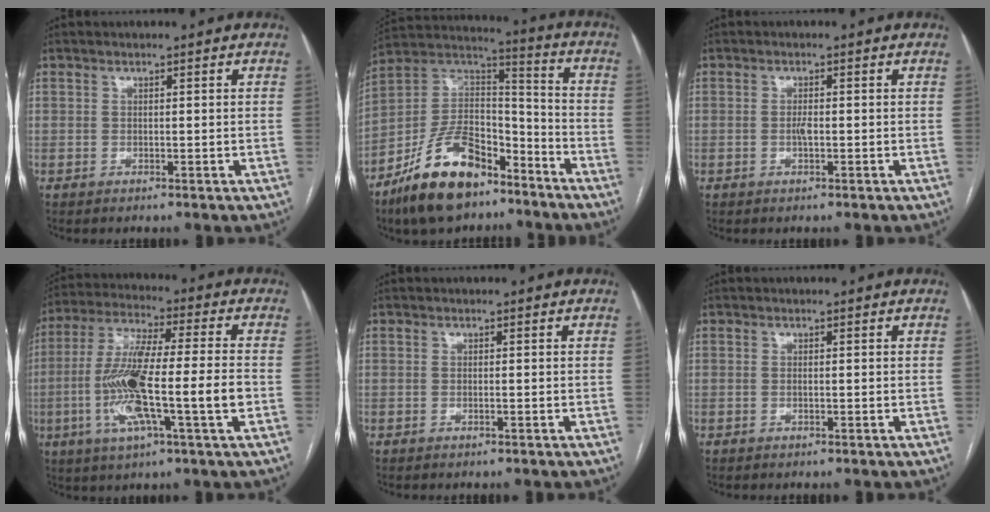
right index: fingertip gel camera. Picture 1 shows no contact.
{"total": 17.5, "force": [-11.6, 7.7, 10.6], "torque": [-0.206, 0.024, -0.208]}
{"total": 1.3, "force": [-0.2, 0.3, 1.3], "torque": [-0.026, 0.000, -0.004]}
{"total": 15.8, "force": [-3.4, 1.0, 15.4], "torque": [-0.300, -0.001, -0.066]}
{"total": 0.0}
{"total": 0.0}